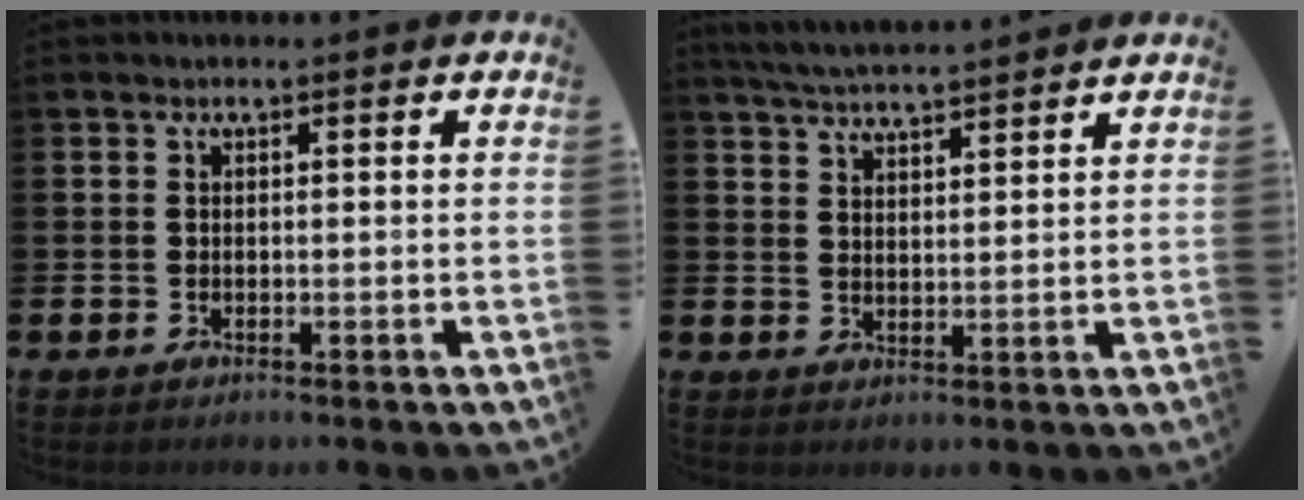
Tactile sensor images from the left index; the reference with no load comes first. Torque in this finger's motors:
{"motor_torque": [0.05, -0.39, 0.43, 0.21]}